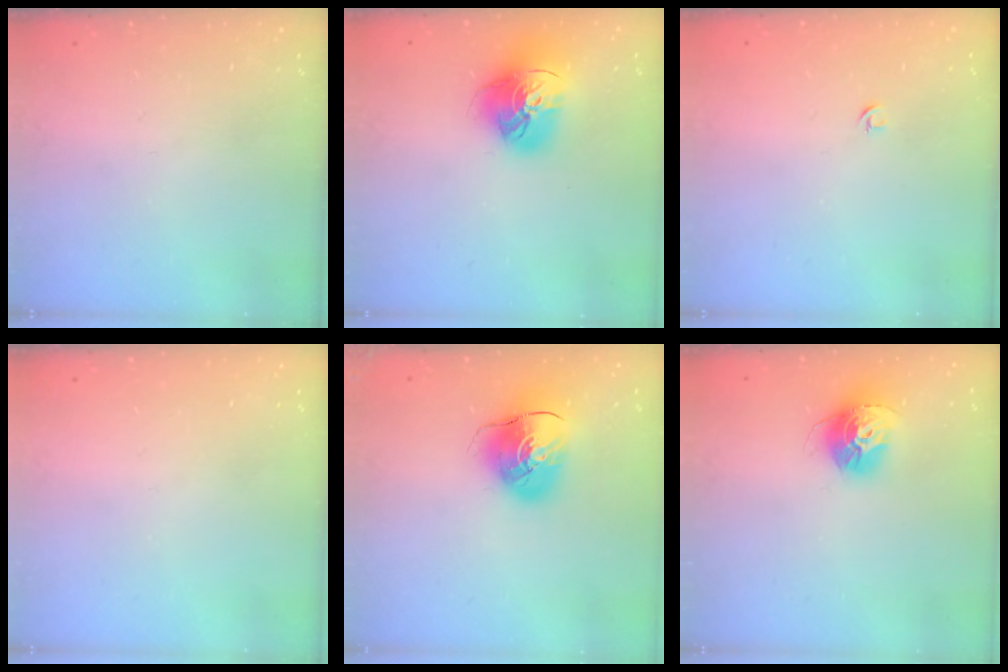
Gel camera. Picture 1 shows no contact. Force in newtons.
{"total": 17.7, "press": 17.6, "slide": 1.8}
{"total": 2.7, "press": 2.6, "slide": 0.6}
{"total": 0.0}
{"total": 10.8, "press": 10.6, "slide": 1.6}
{"total": 13.8, "press": 13.8, "slide": 1.0}